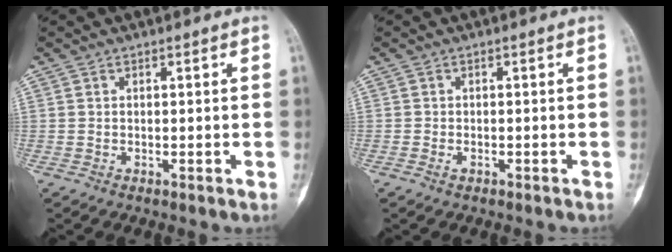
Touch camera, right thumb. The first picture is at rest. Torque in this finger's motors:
{"motor_torque": [0.05, 0.28, -0.04, -0.06, -0.10]}